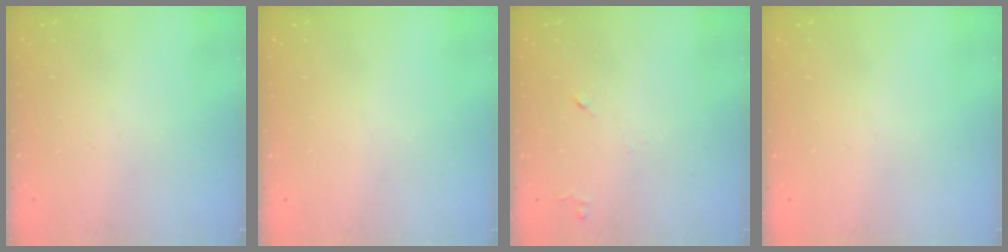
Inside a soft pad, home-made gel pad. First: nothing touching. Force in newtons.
{"total": 0.0}
{"total": 5.6, "press": 5.5, "slide": 0.9}
{"total": 0.0}